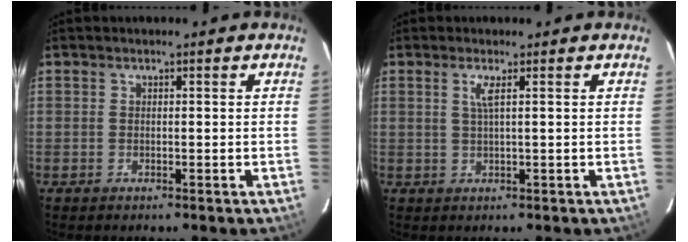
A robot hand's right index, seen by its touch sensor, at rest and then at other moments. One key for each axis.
{"total": 1.9, "fx": 0.7, "fy": -0.4, "fz": 1.7, "tx": -0.035, "ty": -0.002, "tz": 0.014}